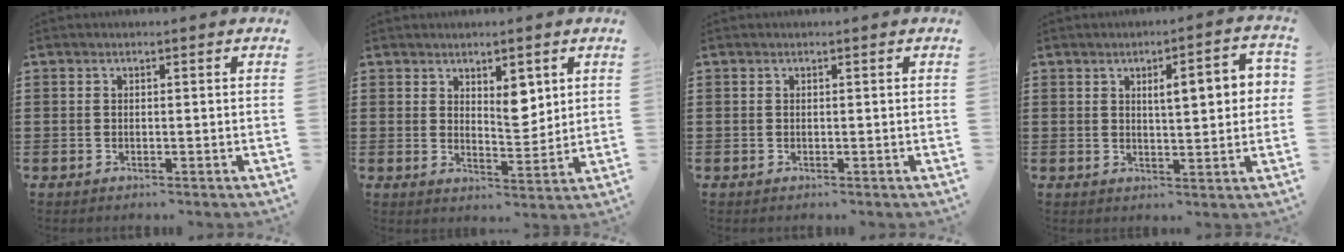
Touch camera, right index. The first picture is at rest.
{"total": 5.1, "force": [2.7, 2.5, 3.4], "torque": [-0.050, -0.007, 0.044]}
{"total": 0.0}
{"total": 5.9, "force": [1.4, 1.6, 5.5], "torque": [-0.083, -0.005, 0.015]}